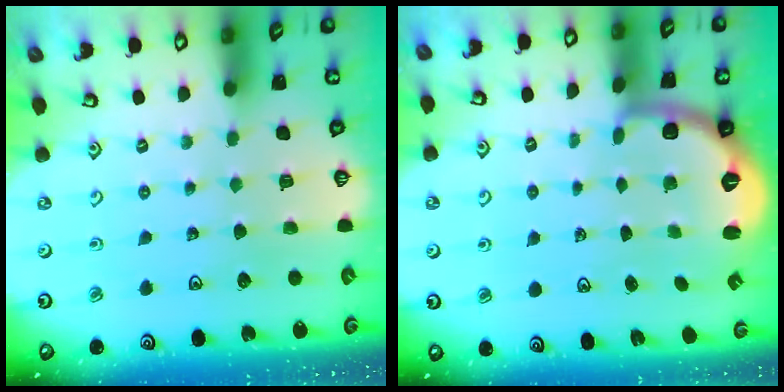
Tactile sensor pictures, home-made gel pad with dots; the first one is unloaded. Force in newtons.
{"total": 2.7, "press": 1.7, "slide": 2.1}